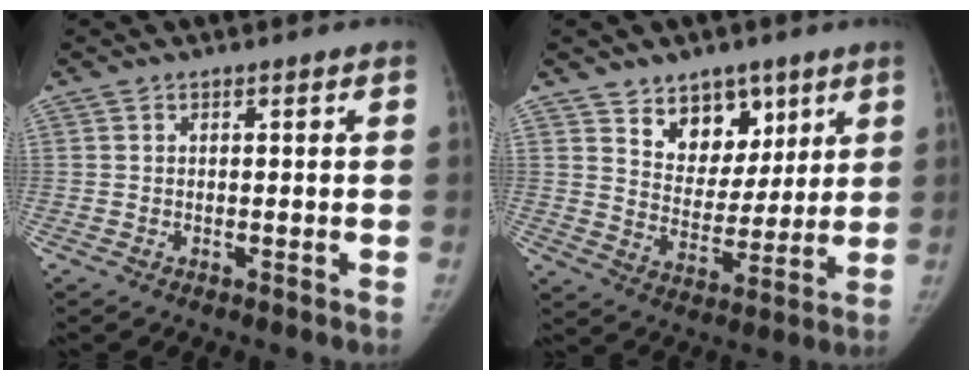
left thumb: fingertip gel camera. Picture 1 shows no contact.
{"total": 11.0, "force": [6.9, 7.5, 4.2], "torque": [-0.022, -0.042, 0.120]}